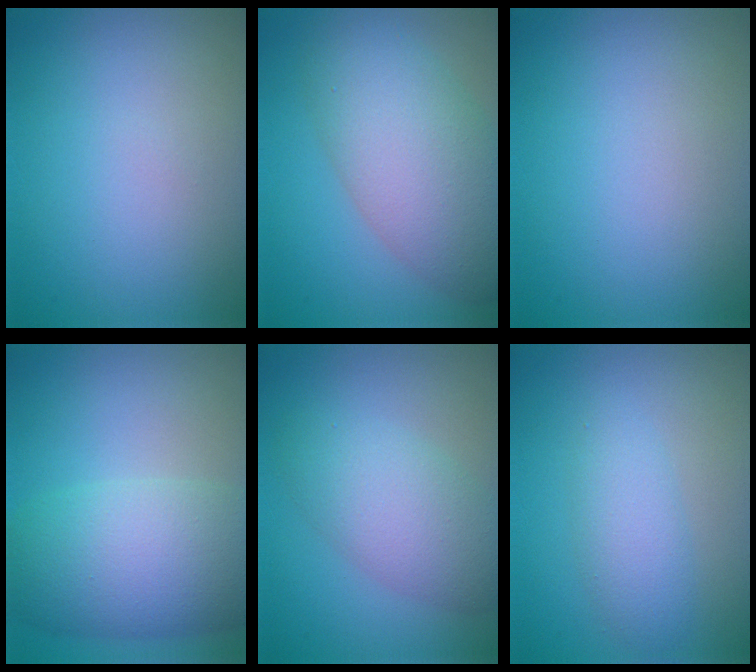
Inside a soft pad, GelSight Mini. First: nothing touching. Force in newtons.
{"total": 8.5, "press": 8.5, "slide": 0.2}
{"total": 0.0}
{"total": 8.4, "press": 8.4, "slide": 0.3}
{"total": 5.0, "press": 5.0, "slide": 0.1}
{"total": 2.6, "press": 2.6, "slide": 0.2}